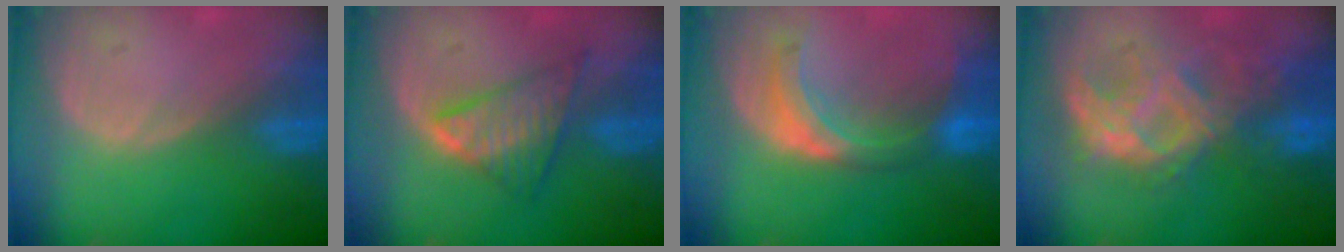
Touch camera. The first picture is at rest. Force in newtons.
{"total": 5.9, "press": 5.9, "slide": 0.1}
{"total": 7.8, "press": 6.9, "slide": 3.7}
{"total": 9.0, "press": 8.7, "slide": 2.5}